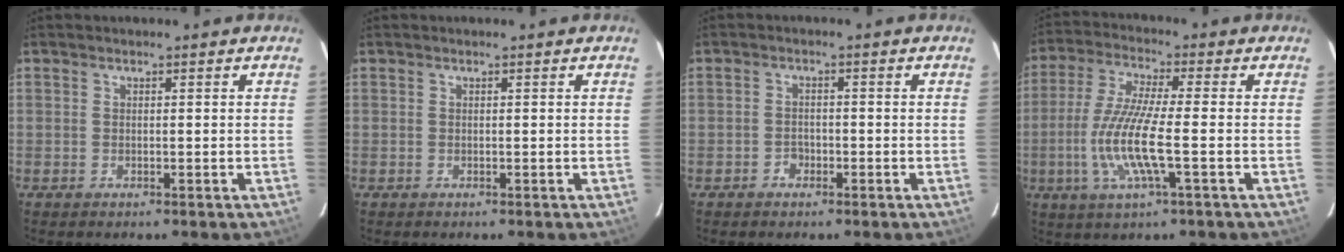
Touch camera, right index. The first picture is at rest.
{"total": 0.0}
{"total": 2.1, "force": [-1.3, 1.6, 0.5], "torque": [-0.012, 0.004, -0.020]}
{"total": 11.8, "force": [-2.8, 1.0, 11.4], "torque": [-0.238, -0.010, -0.052]}